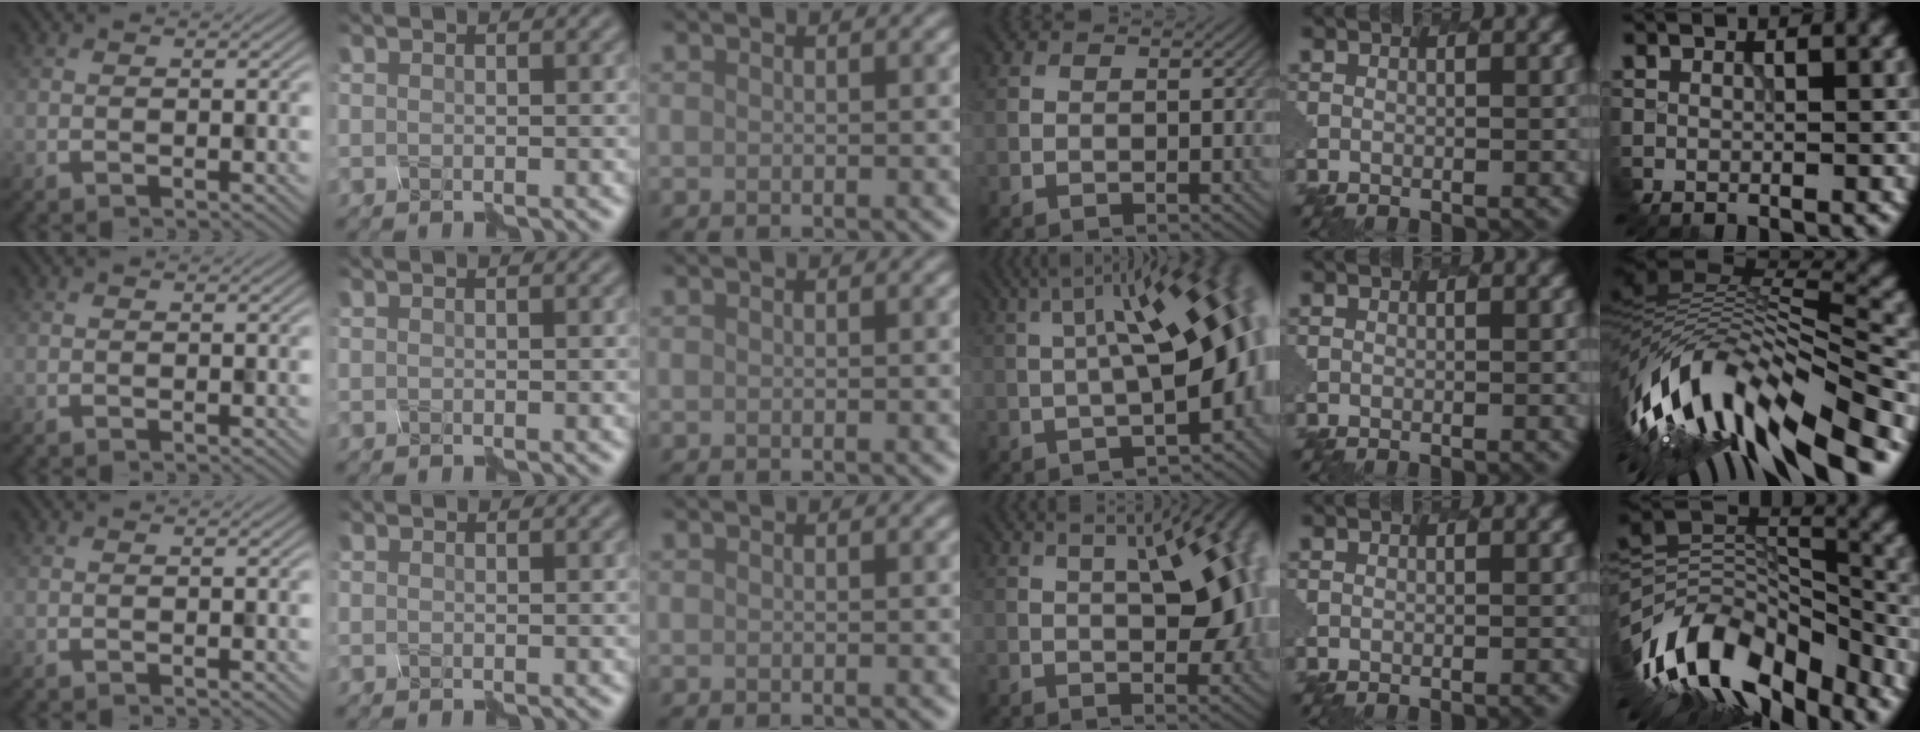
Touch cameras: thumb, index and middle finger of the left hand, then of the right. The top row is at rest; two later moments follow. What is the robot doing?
{"motion": "disassemble", "object": "spray bottle"}